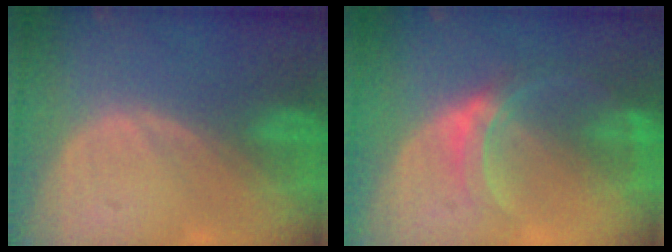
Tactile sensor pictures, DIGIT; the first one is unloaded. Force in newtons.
{"total": 5.3, "press": 5.2, "slide": 0.8}